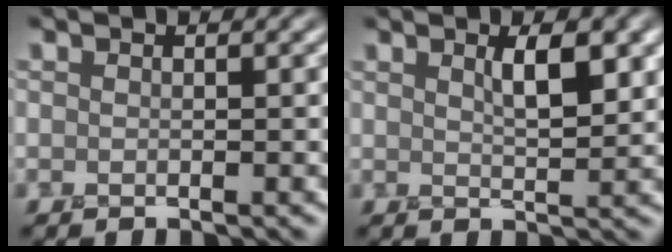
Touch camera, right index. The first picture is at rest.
{"total": 2.9, "force": [1.5, 0.7, 2.3], "torque": [-0.030, 0.005, 0.024]}